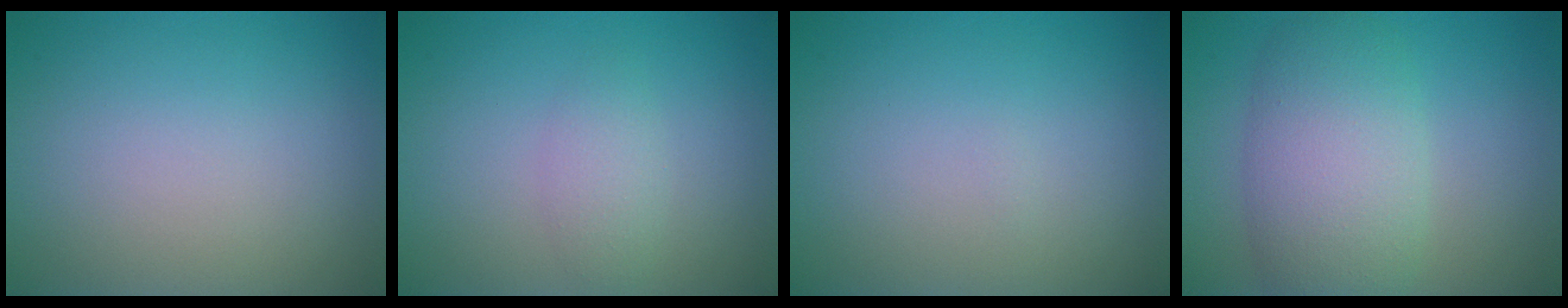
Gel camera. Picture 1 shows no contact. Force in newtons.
{"total": 1.7, "press": 1.7, "slide": 0.1}
{"total": 0.0}
{"total": 6.9, "press": 6.9, "slide": 0.2}